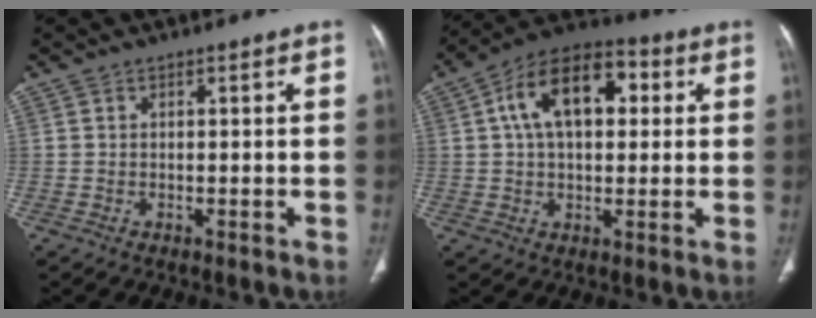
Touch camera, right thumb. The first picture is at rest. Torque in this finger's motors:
{"motor_torque": [0.57, 3.51, 1.49, 0.19, 0.16]}